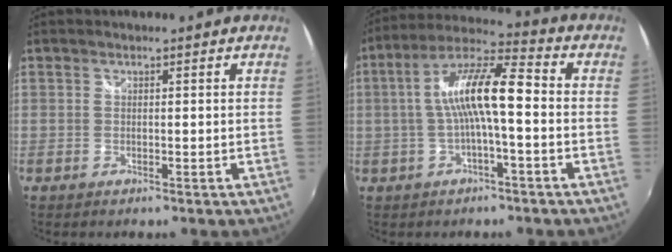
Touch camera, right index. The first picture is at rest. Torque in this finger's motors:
{"motor_torque": [1.31, 0.33, 0.83, 0.21]}